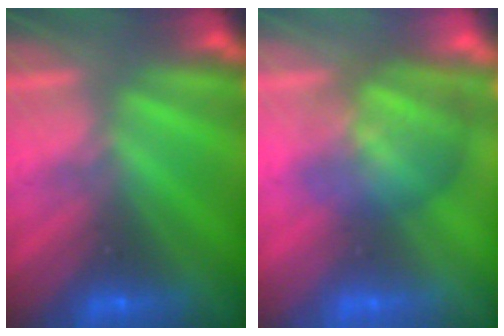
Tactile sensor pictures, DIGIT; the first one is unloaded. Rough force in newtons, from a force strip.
{"total": 2.9}